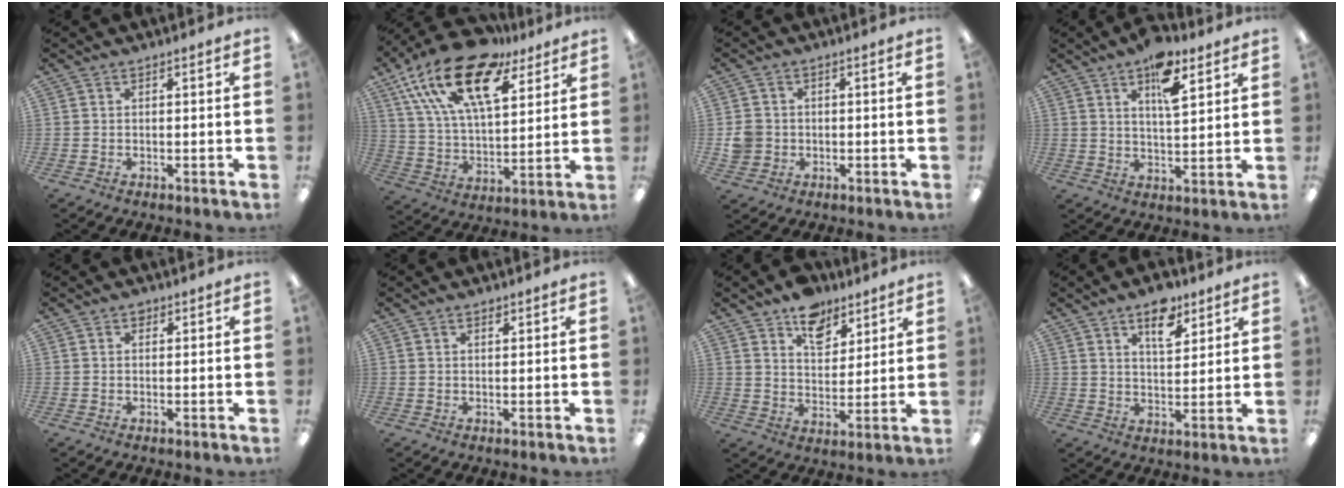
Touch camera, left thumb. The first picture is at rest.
{"total": 21.4, "force": [13.3, 9.7, 13.7], "torque": [-0.254, -0.074, 0.231]}
{"total": 4.5, "force": [-0.4, 4.3, 1.2], "torque": [-0.017, 0.010, -0.005]}
{"total": 10.3, "force": [6.1, 4.2, 7.1], "torque": [-0.098, -0.029, 0.099]}
{"total": 1.2, "force": [0.7, 0.9, 0.5], "torque": [-0.003, 0.000, 0.010]}
{"total": 1.0, "force": [0.8, 0.5, 0.3], "torque": [0.001, -0.003, 0.014]}
{"total": 9.7, "force": [7.0, 5.8, 3.3], "torque": [-0.038, -0.040, 0.125]}
{"total": 9.6, "force": [6.1, 4.9, 5.6], "torque": [-0.070, -0.029, 0.101]}